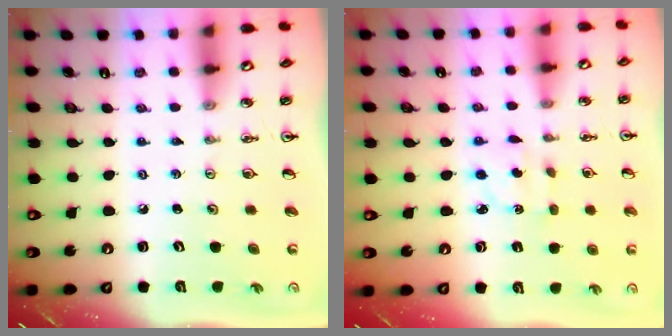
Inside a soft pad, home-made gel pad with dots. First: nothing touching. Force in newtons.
{"total": 2.7, "press": 2.7, "slide": 0.5}